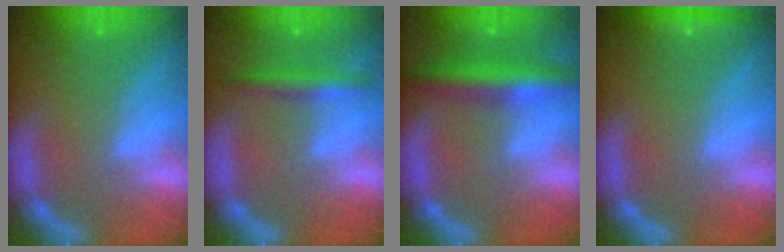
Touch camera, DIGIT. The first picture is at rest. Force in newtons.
{"total": 3.0}
{"total": 5.9}
{"total": 1.9}